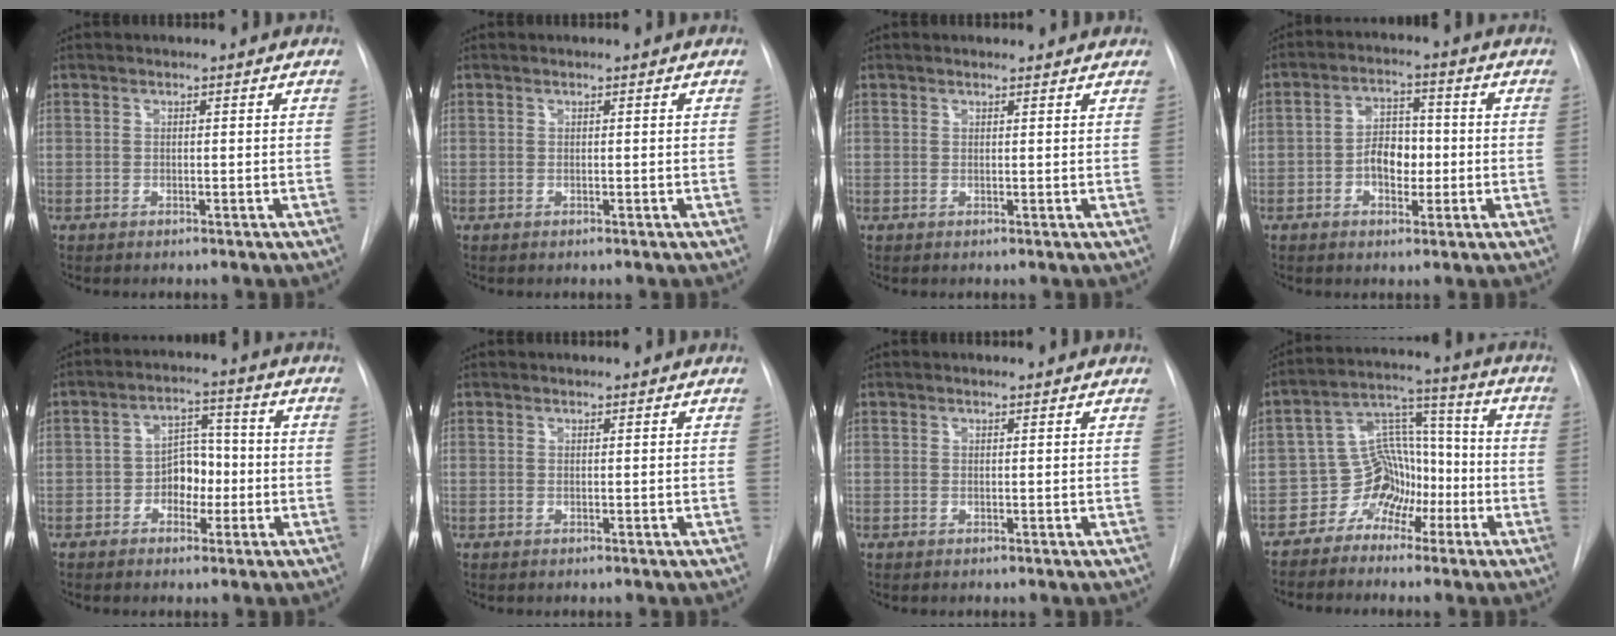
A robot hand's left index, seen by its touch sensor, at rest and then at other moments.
{"total": 0.0}
{"total": 2.3, "force": [2.2, 0.7, 0.4], "torque": [-0.009, 0.010, 0.020]}
{"total": 5.7, "force": [-1.1, 3.6, 4.2], "torque": [-0.073, 0.018, -0.018]}
{"total": 5.6, "force": [-1.5, 3.8, 3.8], "torque": [-0.057, 0.020, -0.027]}
{"total": 0.8, "force": [0.8, 0.2, 0.0], "torque": [-0.005, 0.011, 0.014]}
{"total": 1.7, "force": [1.6, 0.4, 0.3], "torque": [-0.012, 0.010, 0.016]}
{"total": 8.0, "force": [-4.2, 6.5, 2.3], "torque": [-0.034, 0.041, -0.072]}